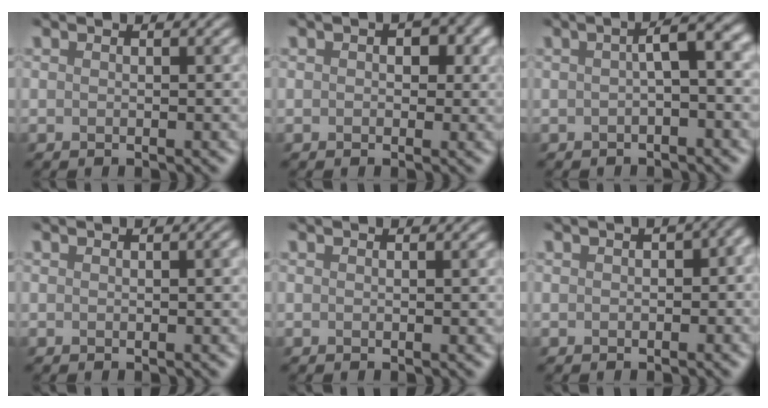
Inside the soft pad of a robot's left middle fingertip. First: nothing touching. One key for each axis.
{"total": 2.0, "fx": 0.3, "fy": 1.6, "fz": 1.2, "tx": 0.006, "ty": 0.008, "tz": -0.005}
{"total": 3.3, "fx": -0.2, "fy": 0.6, "fz": 3.2, "tx": -0.048, "ty": 0.017, "tz": -0.011}
{"total": 1.2, "fx": -0.2, "fy": 0.5, "fz": 1.0, "tx": -0.004, "ty": 0.007, "tz": -0.007}
{"total": 0.0}
{"total": 4.8, "fx": -0.5, "fy": 3.1, "fz": 3.6, "tx": -0.003, "ty": 0.018, "tz": -0.023}